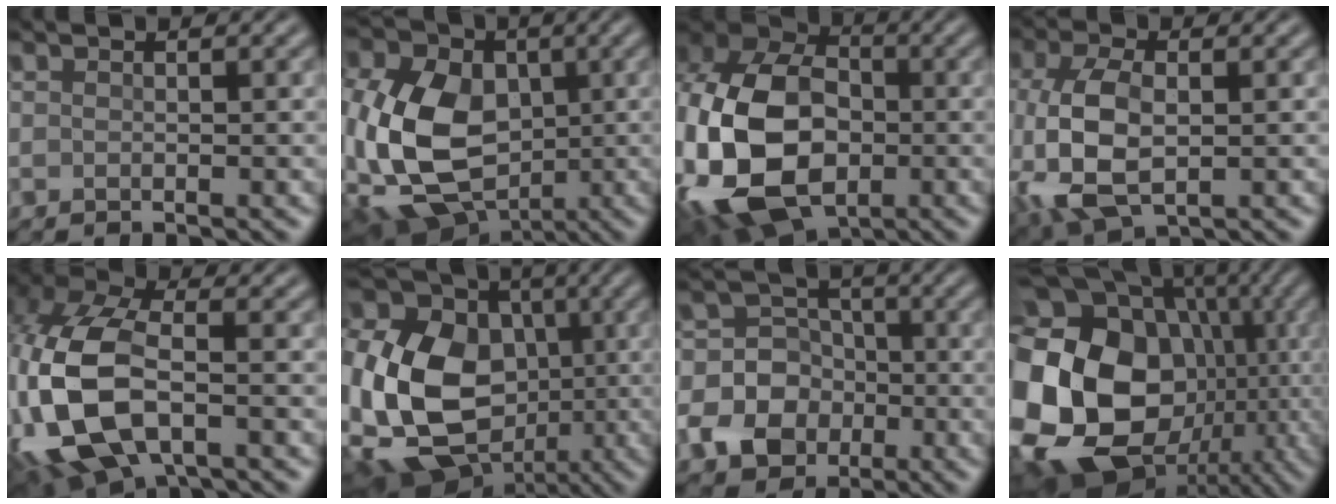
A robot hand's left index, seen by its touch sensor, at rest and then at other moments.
{"total": 14.8, "force": [-1.0, 11.1, 9.7], "torque": [-0.226, -0.013, -0.007]}
{"total": 17.8, "force": [-3.5, 12.7, 12.0], "torque": [-0.273, -0.025, -0.061]}
{"total": 8.2, "force": [-1.3, 4.6, 6.6], "torque": [-0.171, -0.014, -0.021]}
{"total": 12.5, "force": [-3.0, 7.3, 9.7], "torque": [-0.249, -0.008, -0.056]}
{"total": 21.0, "force": [-1.6, 17.3, 11.9], "torque": [-0.288, 0.004, -0.050]}
{"total": 8.9, "force": [-3.1, 8.0, 2.5], "torque": [-0.051, -0.002, -0.077]}
{"total": 22.8, "force": [-1.8, 18.6, 13.1], "torque": [-0.259, 0.003, -0.052]}